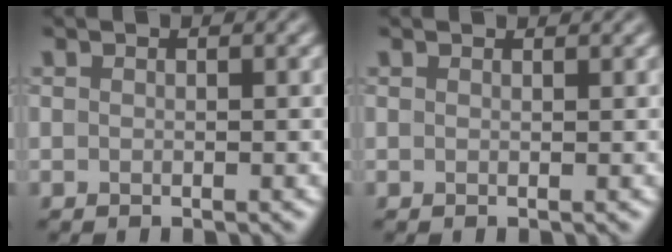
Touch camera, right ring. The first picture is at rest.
{"total": 0.9, "force": [0.9, 0.0, 0.1], "torque": [-0.004, -0.003, 0.010]}